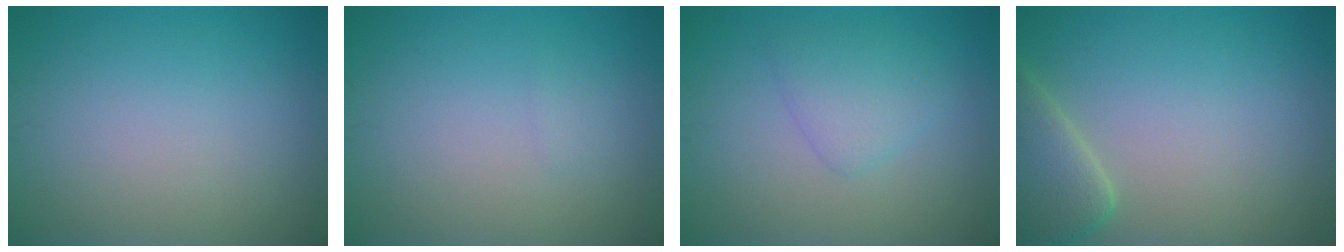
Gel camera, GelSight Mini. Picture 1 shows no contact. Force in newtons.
{"total": 0.5, "press": 0.5, "slide": 0.0}
{"total": 2.5, "press": 2.5, "slide": 0.1}
{"total": 4.1, "press": 4.1, "slide": 0.5}